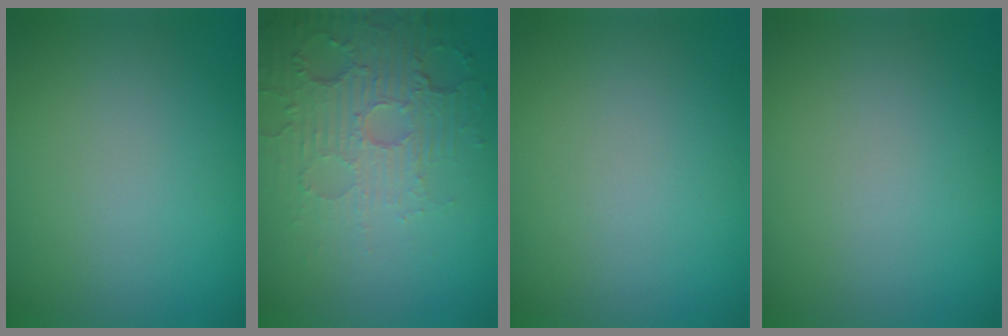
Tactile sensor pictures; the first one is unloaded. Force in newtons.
{"total": 5.6, "press": 3.5, "slide": 4.3}
{"total": 0.0}
{"total": 0.0}